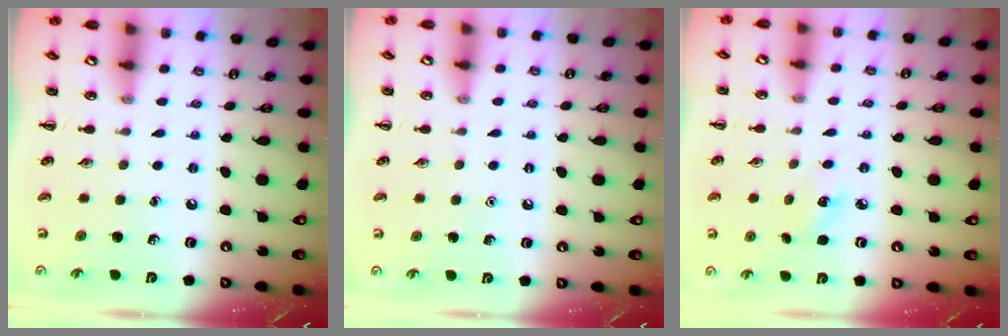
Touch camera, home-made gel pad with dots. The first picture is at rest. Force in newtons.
{"total": 1.6, "press": 1.6, "slide": 0.1}
{"total": 4.5, "press": 4.3, "slide": 1.2}